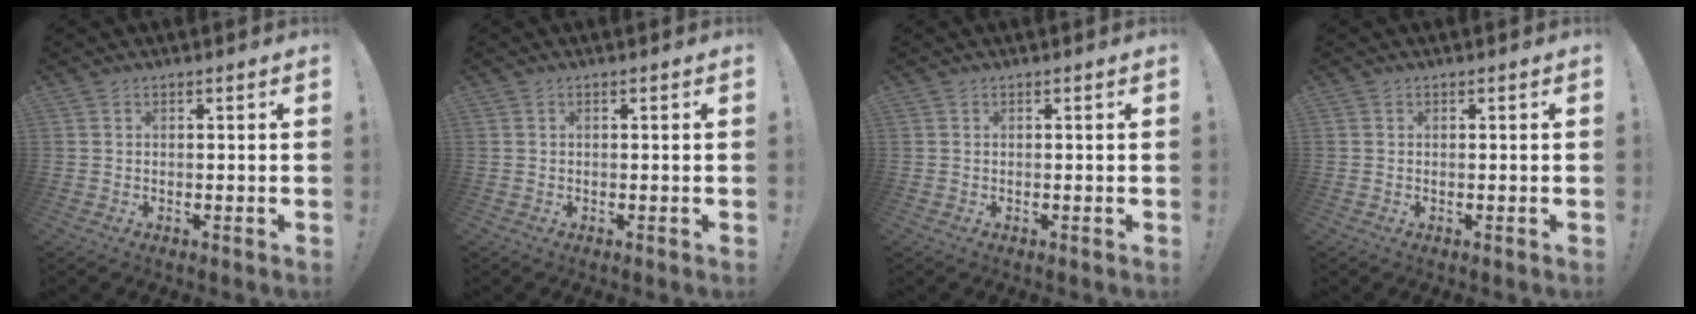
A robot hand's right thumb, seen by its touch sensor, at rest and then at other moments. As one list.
[{"total": 0.0}, {"total": 0.0}, {"total": 0.0}]